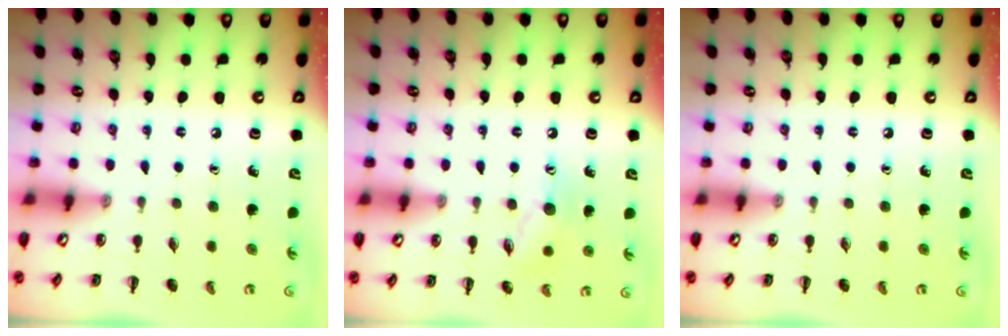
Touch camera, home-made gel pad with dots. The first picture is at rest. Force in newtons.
{"total": 9.2, "press": 9.1, "slide": 1.0}
{"total": 0.0}